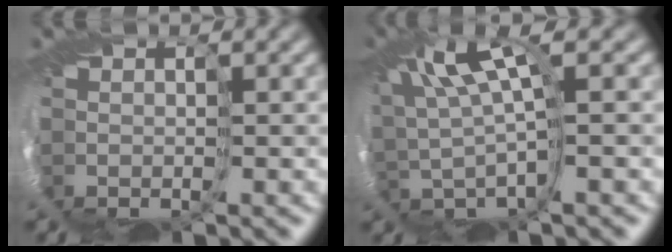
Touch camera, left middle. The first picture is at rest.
{"total": 5.4, "force": [1.5, 1.4, 5.0], "torque": [-0.115, 0.011, 0.023]}